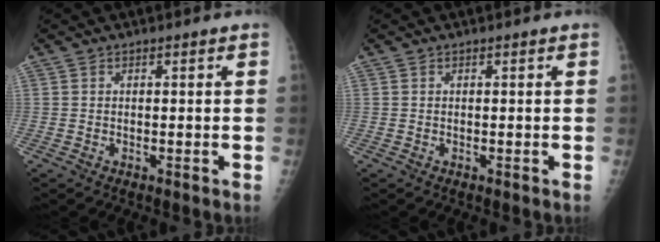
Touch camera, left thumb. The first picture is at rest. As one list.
[{"total": 0.0}]